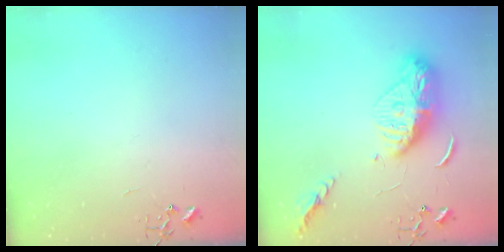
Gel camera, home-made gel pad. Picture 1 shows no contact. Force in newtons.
{"total": 15.4, "press": 15.3, "slide": 1.2}